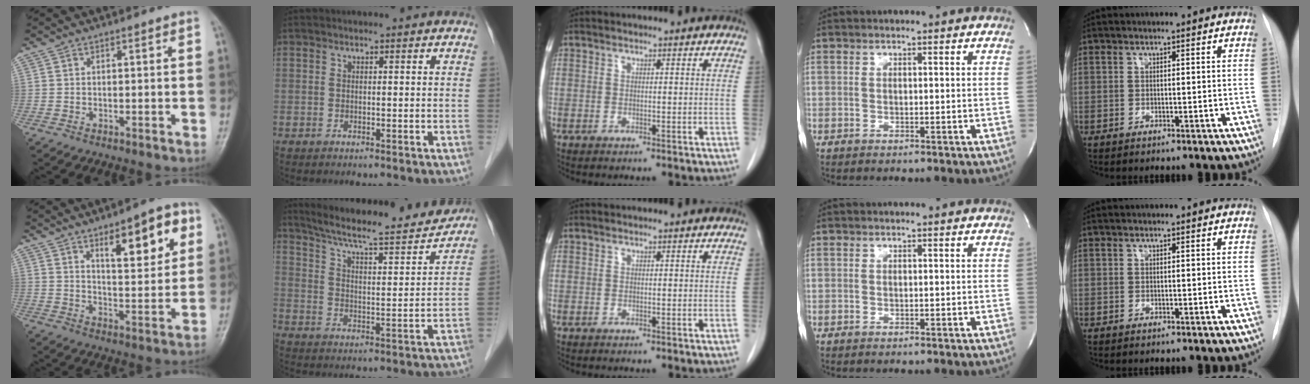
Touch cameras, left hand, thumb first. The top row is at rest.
{"thumb": {"total": 12.7, "force": [6.1, 4.7, 10.2], "torque": [-0.115, -0.028, 0.090]}, "index": {"total": 19.1, "force": [17.5, 1.6, 7.5], "torque": [-0.122, -0.016, 0.249]}}